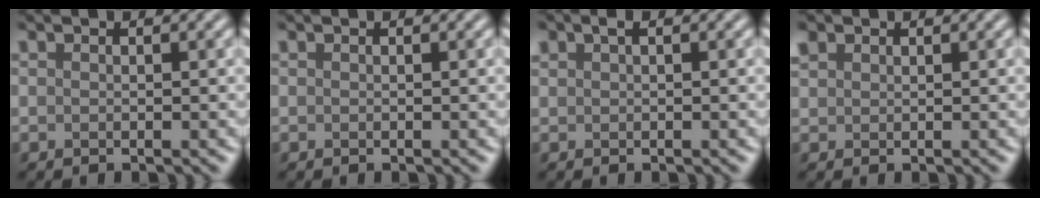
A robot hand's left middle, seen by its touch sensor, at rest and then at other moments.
{"total": 0.0}
{"total": 1.1, "force": [0.7, 0.5, 0.6], "torque": [-0.013, 0.007, 0.014]}
{"total": 1.3, "force": [1.0, 0.8, 0.3], "torque": [-0.008, 0.005, 0.021]}